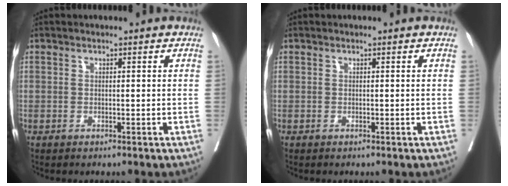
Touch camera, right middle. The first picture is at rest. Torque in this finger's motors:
{"motor_torque": [-0.28, 0.01, -0.01, 0.00]}